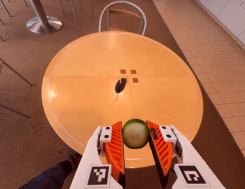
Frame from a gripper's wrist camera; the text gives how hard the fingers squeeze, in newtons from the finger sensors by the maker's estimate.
{"total": 6.3, "left": 6.1, "right": 6.6}